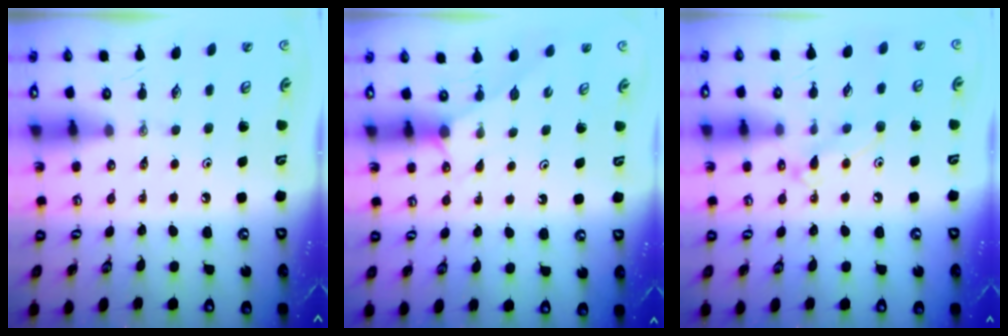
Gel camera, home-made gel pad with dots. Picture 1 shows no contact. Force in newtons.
{"total": 2.5, "press": 2.5, "slide": 0.4}
{"total": 9.1, "press": 9.1, "slide": 0.7}